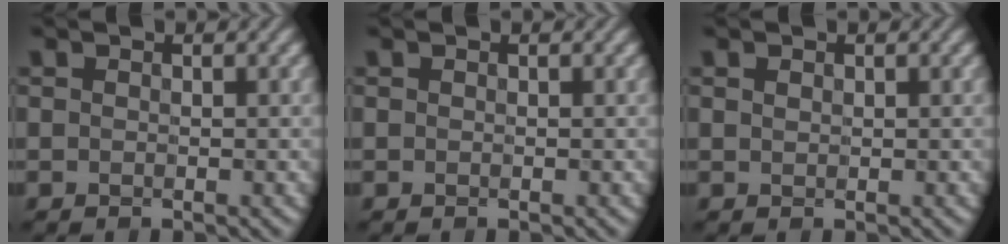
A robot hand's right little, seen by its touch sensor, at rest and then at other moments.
{"total": 0.0}
{"total": 0.6, "force": [0.3, 0.5, 0.3], "torque": [-0.005, 0.001, 0.005]}